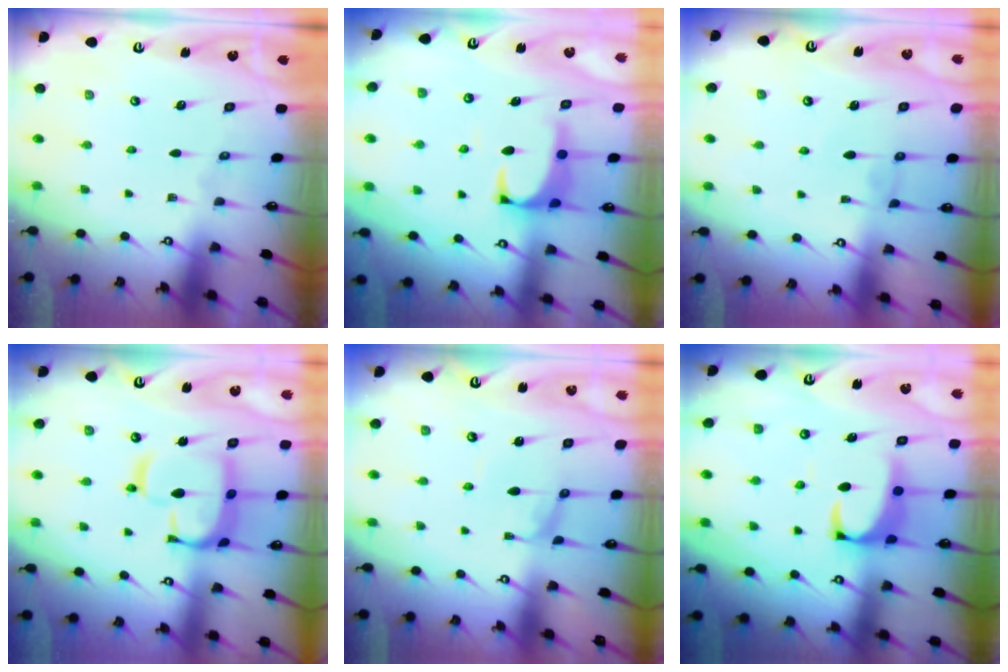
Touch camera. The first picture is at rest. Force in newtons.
{"total": 1.5, "press": 1.4, "slide": 0.7}
{"total": 1.1, "press": 1.0, "slide": 0.2}
{"total": 11.8, "press": 11.7, "slide": 1.4}
{"total": 0.9, "press": 0.7, "slide": 0.5}
{"total": 2.3, "press": 2.1, "slide": 0.9}